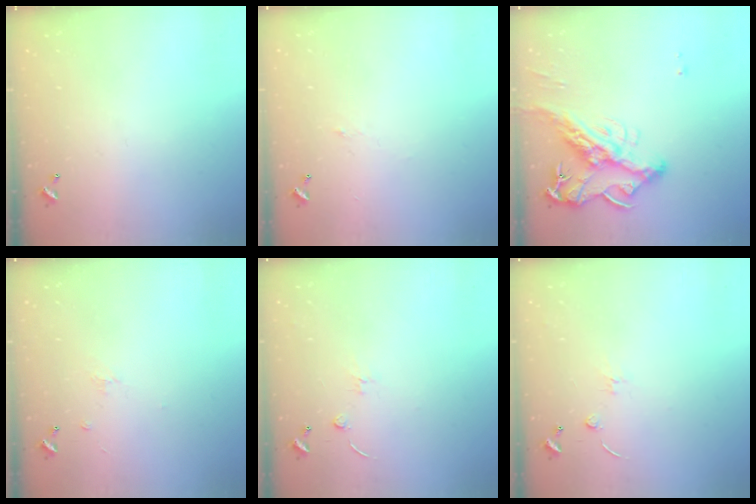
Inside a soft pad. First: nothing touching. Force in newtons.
{"total": 0.9, "press": 0.6, "slide": 0.6}
{"total": 16.1, "press": 16.0, "slide": 2.4}
{"total": 1.2, "press": 1.1, "slide": 0.6}
{"total": 1.3, "press": 1.2, "slide": 0.5}
{"total": 1.3, "press": 1.2, "slide": 0.5}